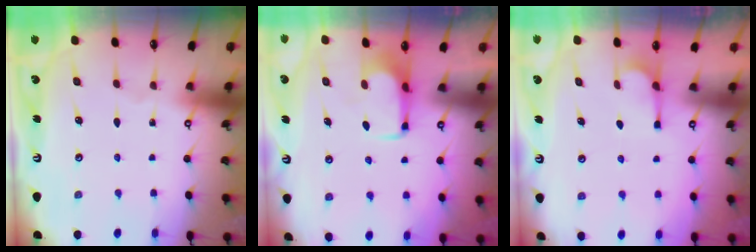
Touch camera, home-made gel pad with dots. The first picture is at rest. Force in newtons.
{"total": 2.0, "press": 1.9, "slide": 0.4}
{"total": 3.7, "press": 3.5, "slide": 1.1}